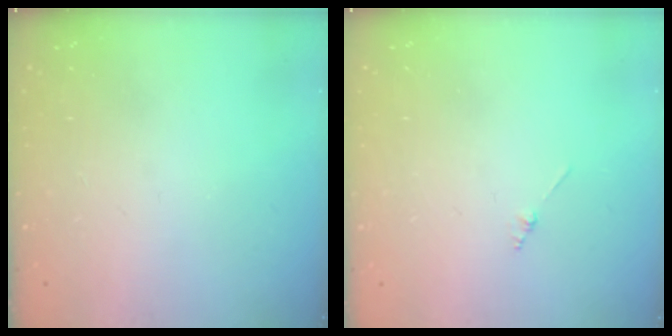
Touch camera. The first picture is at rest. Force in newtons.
{"total": 0.8, "press": 0.8, "slide": 0.2}